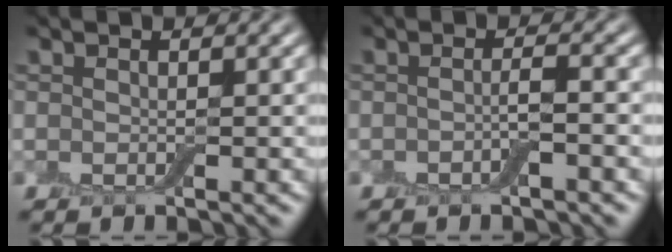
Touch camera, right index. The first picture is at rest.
{"total": 1.5, "force": [-0.5, 0.3, 1.4], "torque": [-0.026, 0.001, -0.011]}